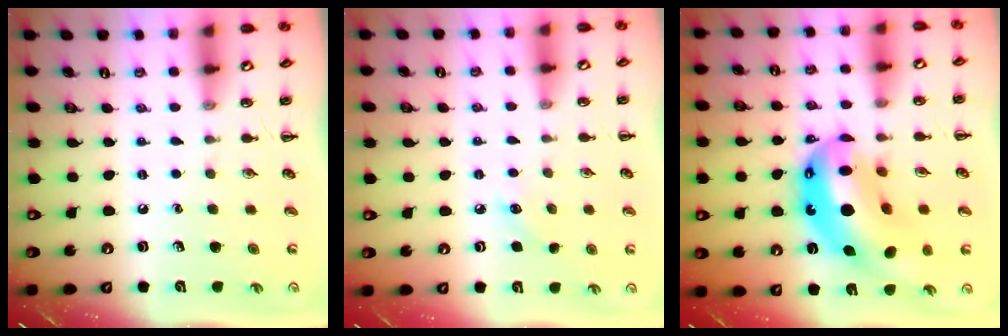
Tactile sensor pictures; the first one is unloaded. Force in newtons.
{"total": 4.4, "press": 4.2, "slide": 1.2}
{"total": 20.5, "press": 19.6, "slide": 5.8}